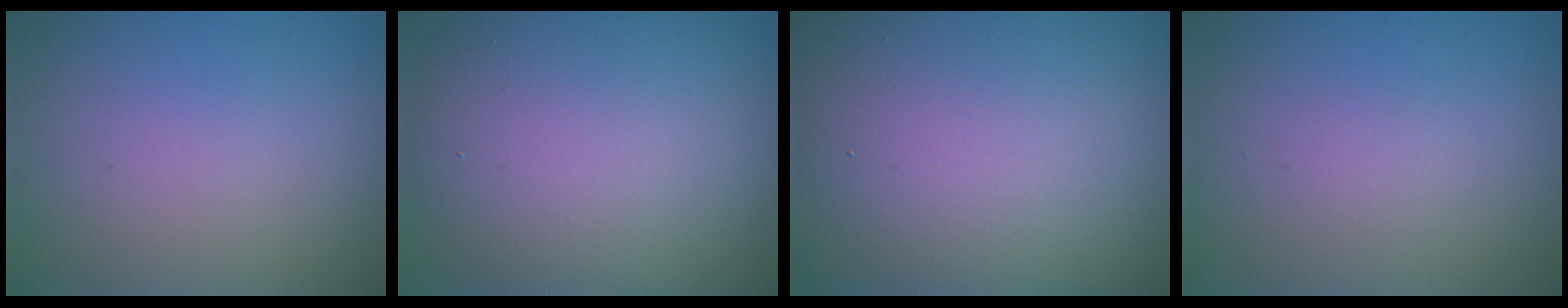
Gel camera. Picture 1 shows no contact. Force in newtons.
{"total": 12.0, "press": 12.0, "slide": 0.5}
{"total": 25.5, "press": 25.5, "slide": 1.0}
{"total": 0.7, "press": 0.7, "slide": 0.1}